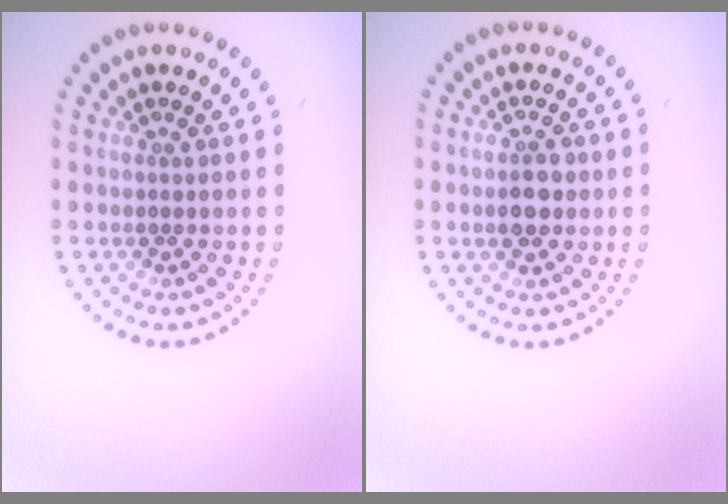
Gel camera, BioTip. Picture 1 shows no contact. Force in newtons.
{"total": 2.9, "press": 2.9, "slide": 0.1}